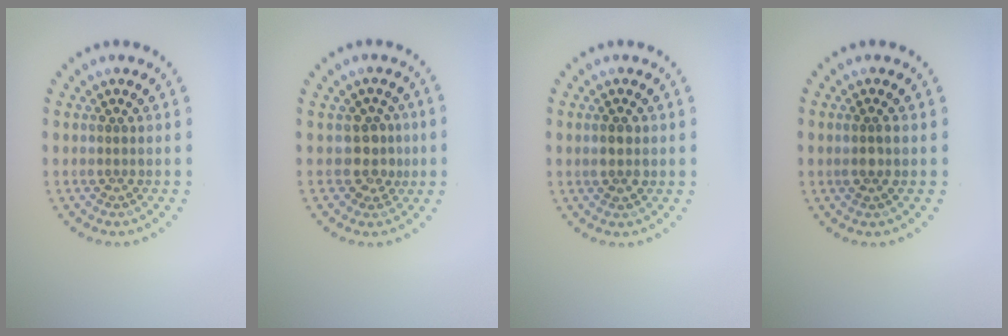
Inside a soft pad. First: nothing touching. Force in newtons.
{"total": 2.4, "press": 2.0, "slide": 1.3}
{"total": 1.4, "press": 1.4, "slide": 0.3}
{"total": 1.5, "press": 1.3, "slide": 0.6}